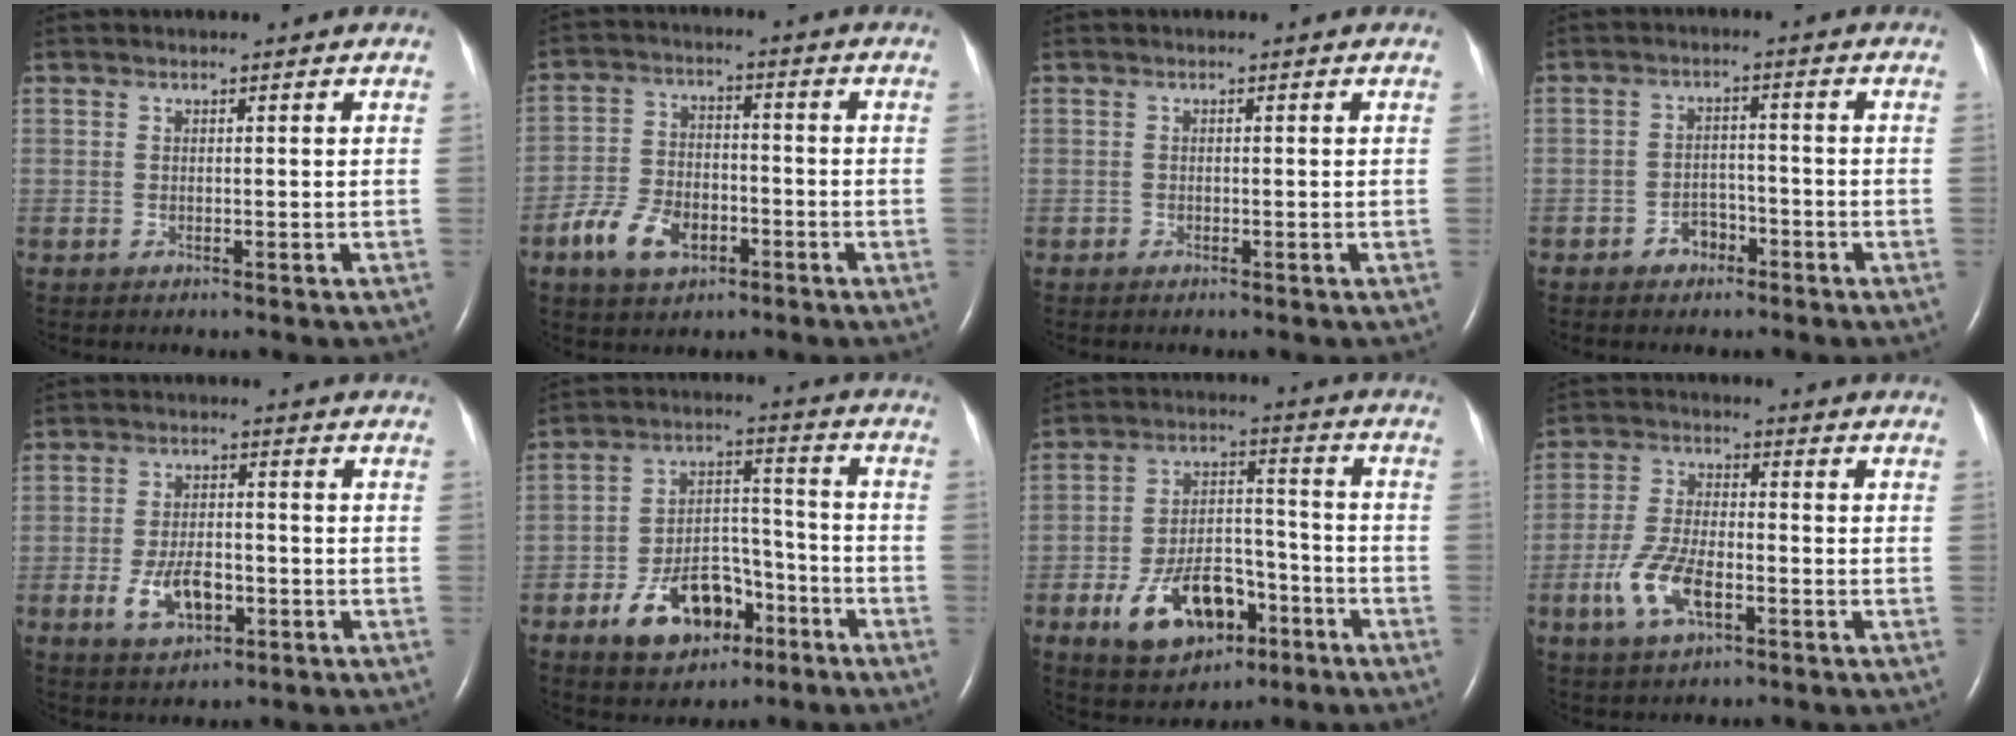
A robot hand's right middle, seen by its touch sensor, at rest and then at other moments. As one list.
[{"total": 8.4, "force": [-4.2, 4.9, 5.3], "torque": [-0.117, 0.006, -0.072]}, {"total": 0.0}, {"total": 3.2, "force": [-2.0, 2.1, 1.3], "torque": [-0.013, 0.010, -0.031]}, {"total": 6.5, "force": [-2.3, 3.2, 5.1], "torque": [-0.098, 0.000, -0.036]}, {"total": 12.0, "force": [-6.5, 6.8, 7.5], "torque": [-0.128, 0.021, -0.100]}, {"total": 13.2, "force": [-6.5, 7.0, 9.1], "torque": [-0.162, 0.013, -0.099]}, {"total": 8.5, "force": [-3.5, 3.5, 6.9], "torque": [-0.151, -0.001, -0.065]}]